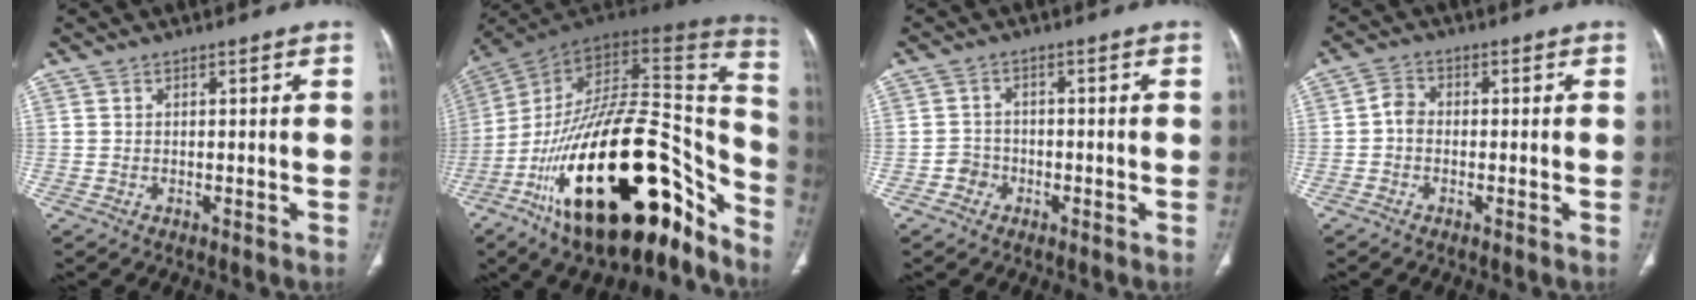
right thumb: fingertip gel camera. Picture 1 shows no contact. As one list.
[{"total": 36.6, "force": [-19.6, 15.6, 26.7], "torque": [-0.343, 0.084, -0.311]}, {"total": 2.9, "force": [-1.4, 2.5, 0.3], "torque": [0.008, 0.016, -0.032]}, {"total": 2.8, "force": [-0.5, 2.2, 1.6], "torque": [-0.023, 0.010, -0.020]}]